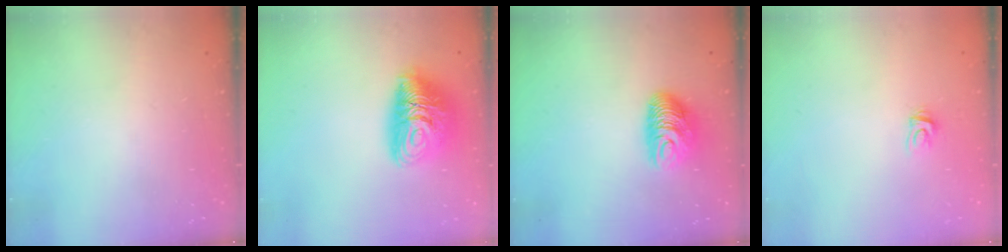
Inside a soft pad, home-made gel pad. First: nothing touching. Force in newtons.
{"total": 13.7, "press": 13.7, "slide": 1.1}
{"total": 10.1, "press": 10.1, "slide": 0.8}
{"total": 3.7, "press": 3.6, "slide": 0.3}